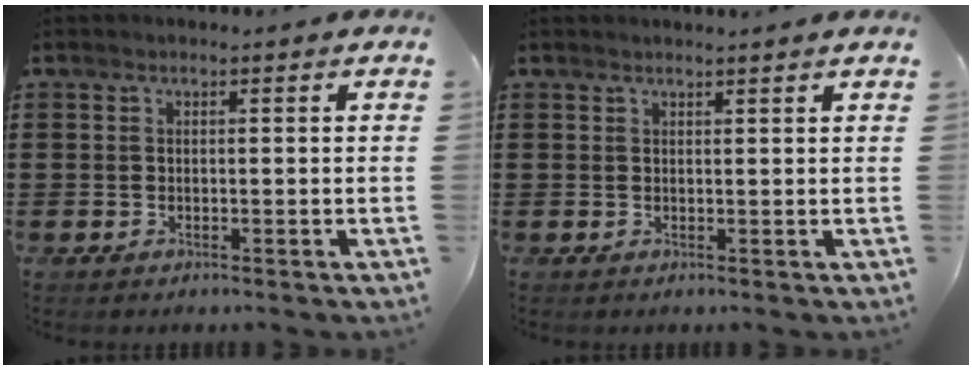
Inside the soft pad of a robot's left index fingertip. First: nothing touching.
{"total": 0.9, "force": [0.9, -0.3, 0.1], "torque": [-0.002, -0.004, 0.017]}